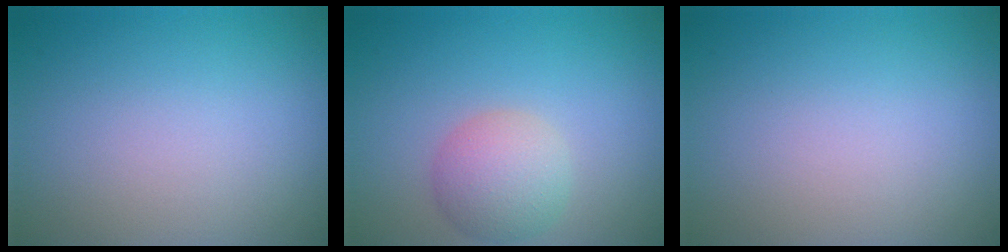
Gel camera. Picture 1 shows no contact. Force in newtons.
{"total": 3.7, "press": 3.7, "slide": 0.2}
{"total": 0.0}